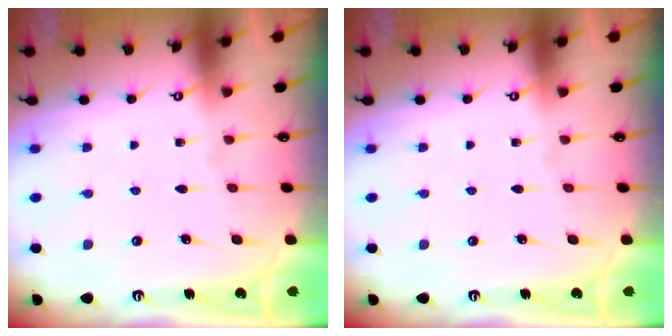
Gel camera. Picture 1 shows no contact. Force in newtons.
{"total": 0.0}